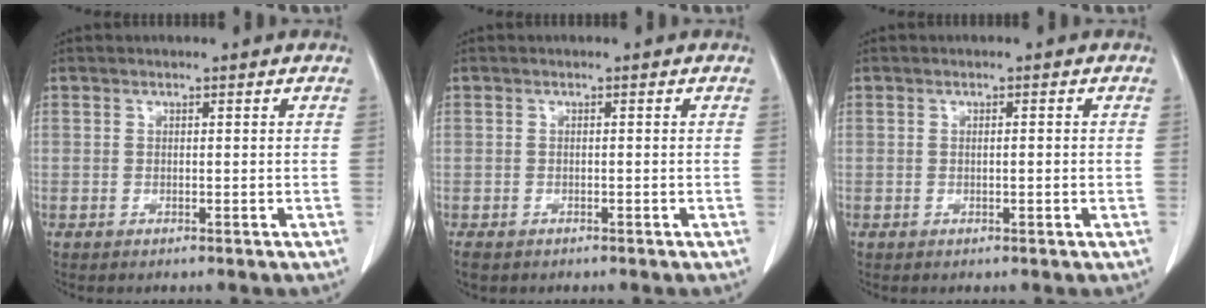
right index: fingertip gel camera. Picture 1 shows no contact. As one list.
[{"total": 2.5, "force": [-1.9, 1.5, 0.8], "torque": [-0.016, -0.003, -0.027]}, {"total": 1.0, "force": [-0.1, 0.1, 1.0], "torque": [-0.019, 0.003, 0.001]}]